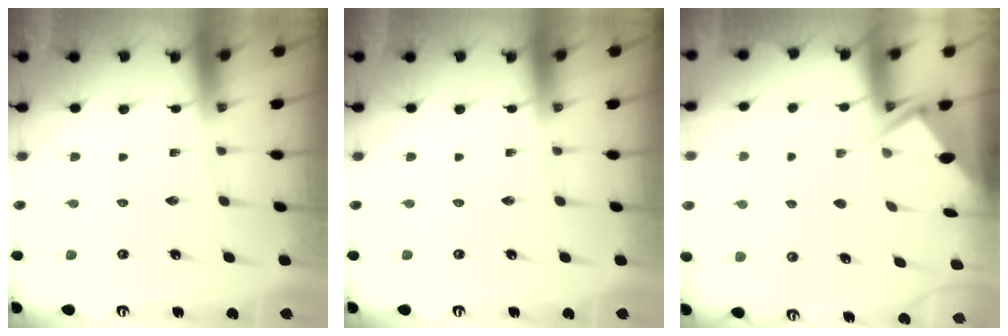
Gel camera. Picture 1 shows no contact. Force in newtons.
{"total": 0.0}
{"total": 2.8, "press": 2.8, "slide": 0.3}